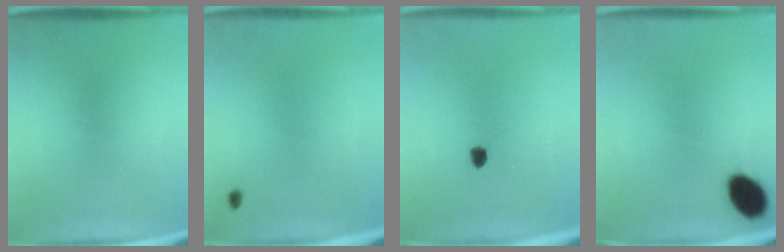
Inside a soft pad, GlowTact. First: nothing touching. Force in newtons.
{"total": 0.6}
{"total": 1.5}
{"total": 8.6}